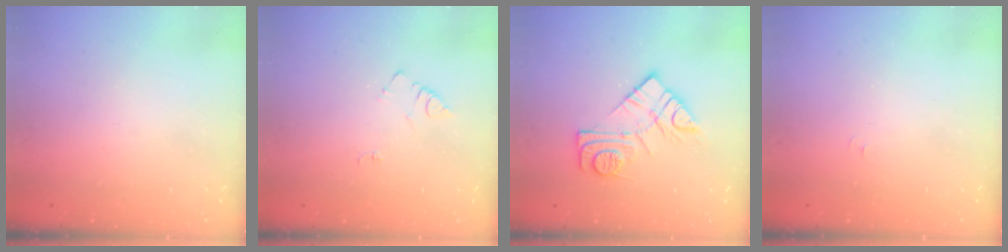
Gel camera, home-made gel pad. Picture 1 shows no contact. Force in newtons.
{"total": 4.2, "press": 4.2, "slide": 0.4}
{"total": 11.6, "press": 11.6, "slide": 0.6}
{"total": 3.7, "press": 3.7, "slide": 0.5}